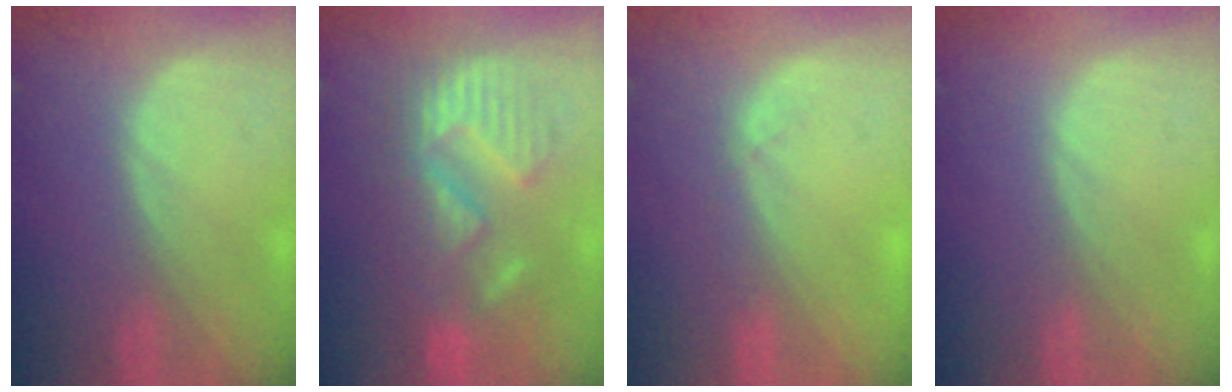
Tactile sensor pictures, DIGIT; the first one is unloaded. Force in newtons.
{"total": 9.9, "press": 9.9, "slide": 0.5}
{"total": 1.4, "press": 1.3, "slide": 0.5}
{"total": 0.0}